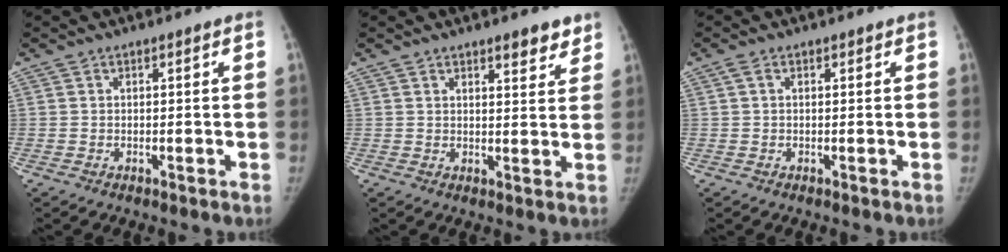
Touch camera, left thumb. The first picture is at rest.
{"total": 4.1, "force": [3.1, 1.3, 2.3], "torque": [-0.014, -0.022, 0.041]}
{"total": 1.0, "force": [0.2, 0.5, 0.8], "torque": [-0.019, 0.006, 0.000]}